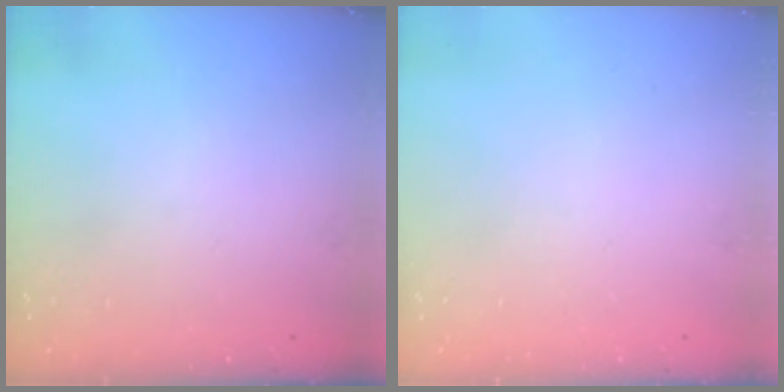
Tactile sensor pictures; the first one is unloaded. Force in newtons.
{"total": 0.0}